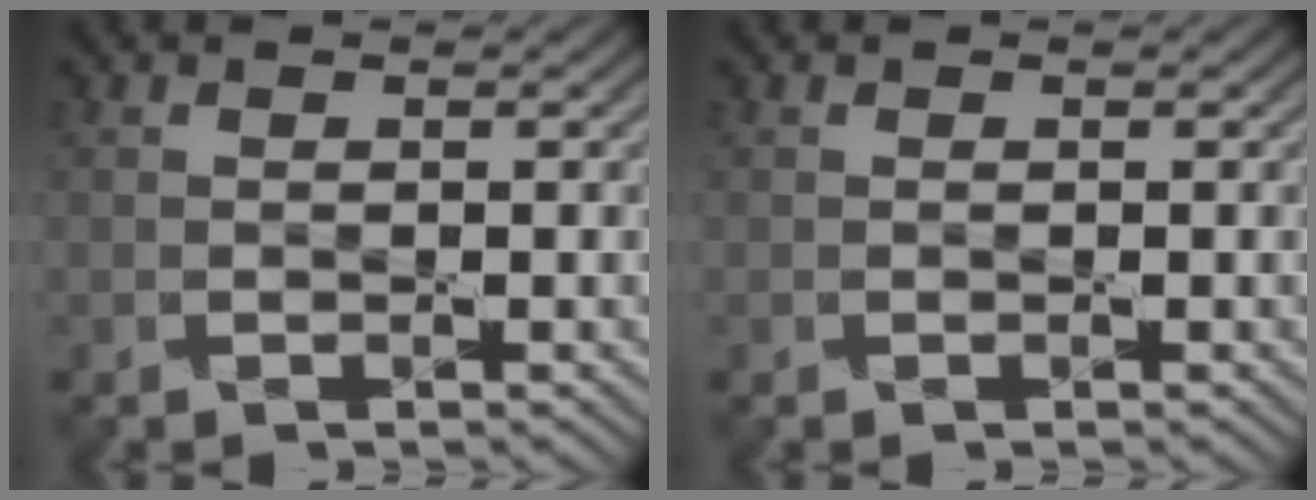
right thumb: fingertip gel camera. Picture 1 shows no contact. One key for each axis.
{"total": 0.0}